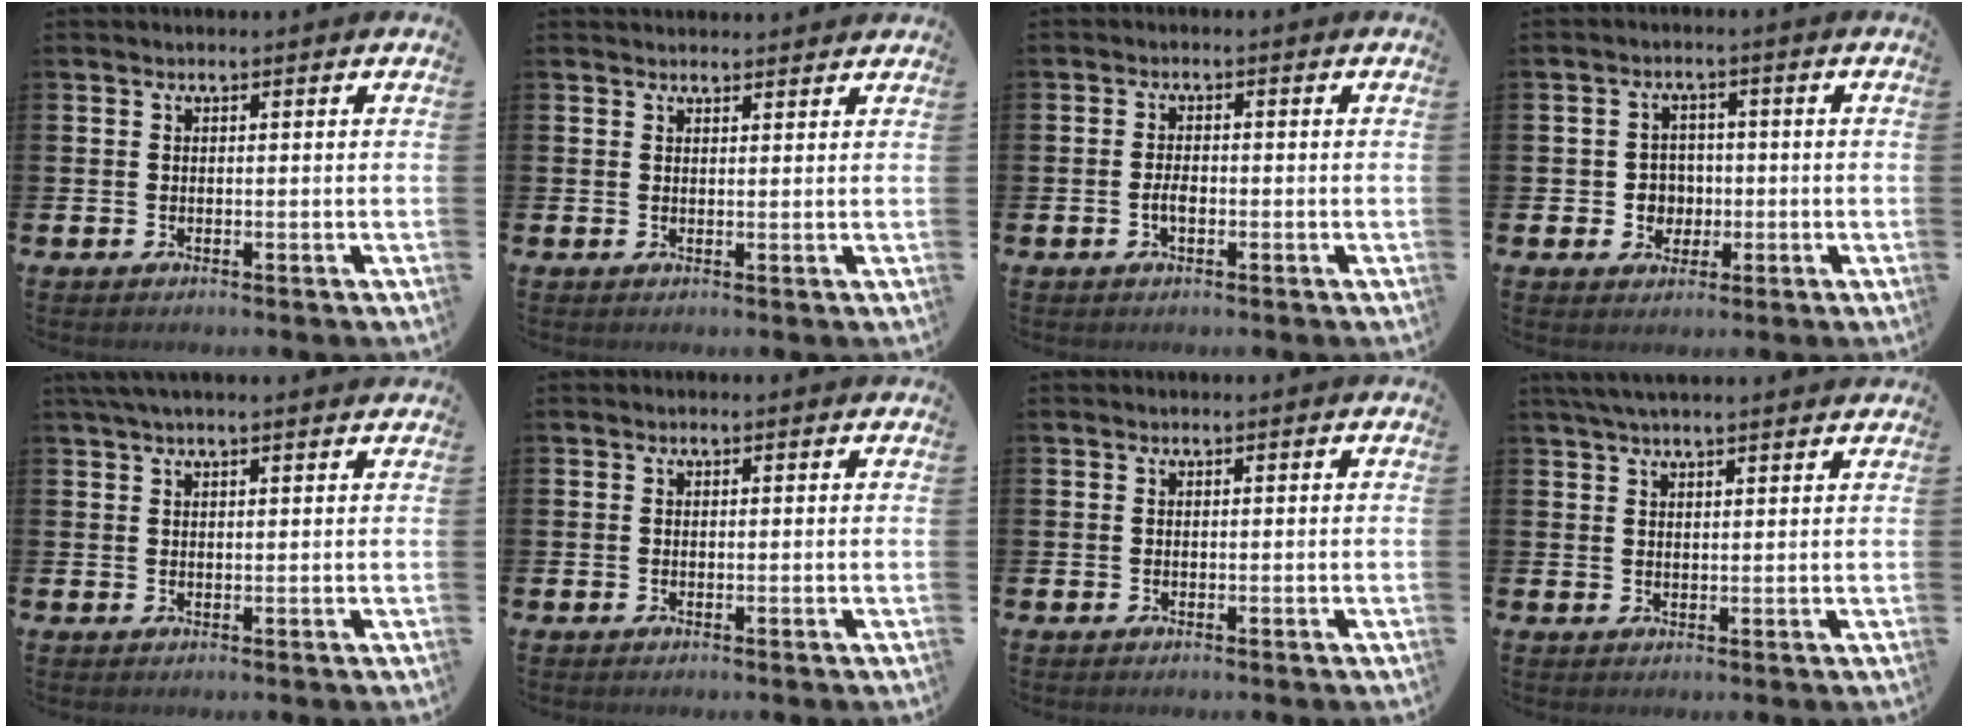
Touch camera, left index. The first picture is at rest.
{"total": 1.7, "force": [1.6, 0.4, 0.1], "torque": [0.005, -0.006, 0.028]}
{"total": 2.1, "force": [-0.6, 1.0, 1.8], "torque": [-0.032, 0.001, -0.012]}
{"total": 3.4, "force": [-0.4, 3.3, 0.9], "torque": [-0.013, 0.000, -0.017]}
{"total": 2.4, "force": [1.9, 0.1, 1.4], "torque": [-0.029, 0.000, 0.035]}
{"total": 0.0}
{"total": 0.0}
{"total": 3.5, "force": [3.1, 0.3, 1.5], "torque": [-0.036, -0.005, 0.057]}